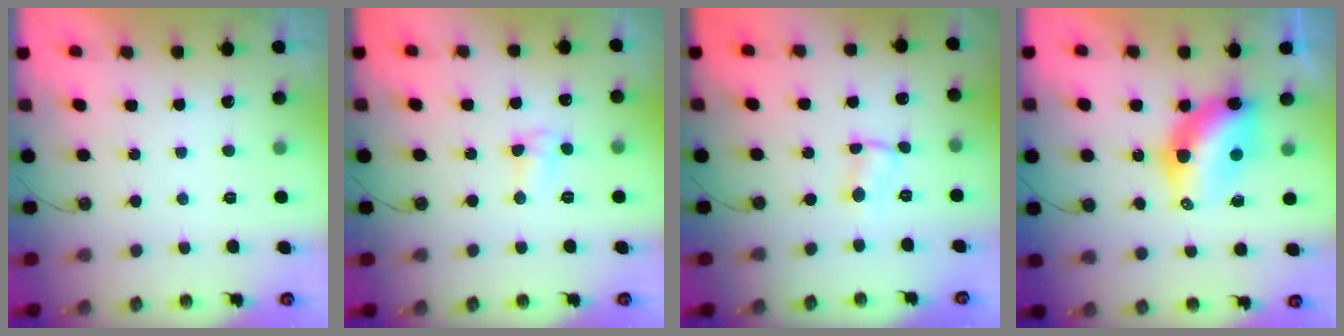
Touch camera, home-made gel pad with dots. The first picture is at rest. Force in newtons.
{"total": 6.0, "press": 6.0, "slide": 0.5}
{"total": 1.5, "press": 1.5, "slide": 0.2}
{"total": 8.3, "press": 8.3, "slide": 0.4}